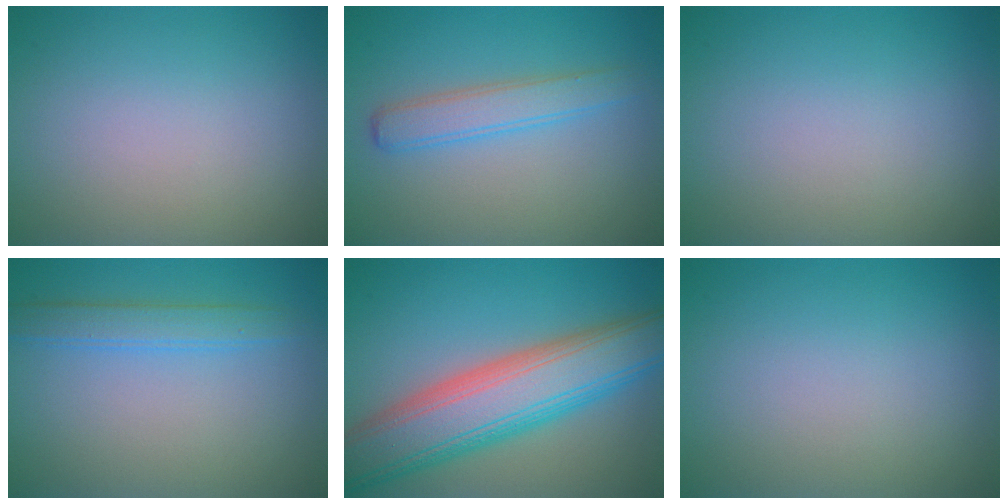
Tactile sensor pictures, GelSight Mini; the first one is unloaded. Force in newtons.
{"total": 2.9, "press": 2.9, "slide": 0.1}
{"total": 0.0}
{"total": 2.6, "press": 2.6, "slide": 0.0}
{"total": 10.6, "press": 10.6, "slide": 0.5}
{"total": 0.0}